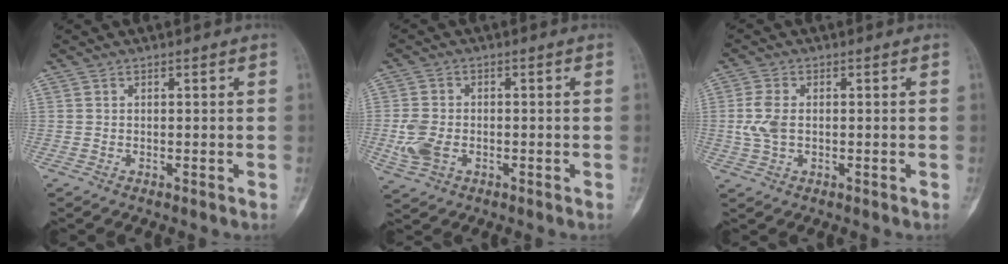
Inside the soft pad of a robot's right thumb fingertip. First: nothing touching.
{"total": 6.6, "force": [-1.6, 4.6, 4.4], "torque": [-0.096, 0.005, -0.027]}
{"total": 5.2, "force": [-0.1, 3.2, 4.1], "torque": [-0.099, 0.004, -0.005]}